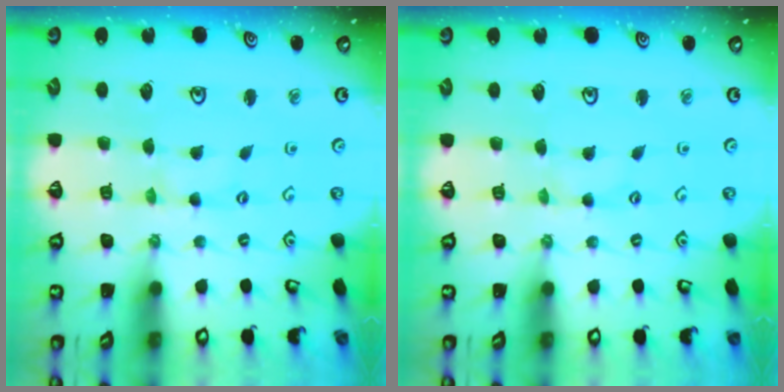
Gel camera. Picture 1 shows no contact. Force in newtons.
{"total": 0.0}